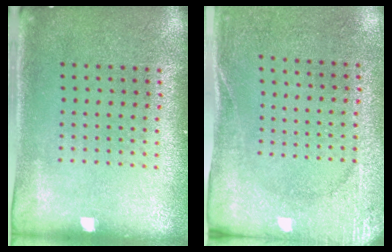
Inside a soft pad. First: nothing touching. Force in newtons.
{"total": 2.7, "press": 2.3, "slide": 1.3}